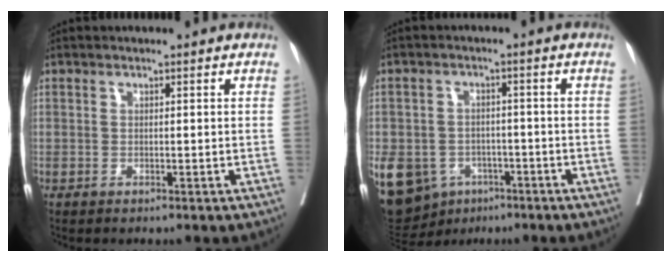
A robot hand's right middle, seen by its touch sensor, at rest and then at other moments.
{"total": 20.7, "force": [-9.3, 16.1, 9.0], "torque": [-0.280, -0.009, -0.128]}